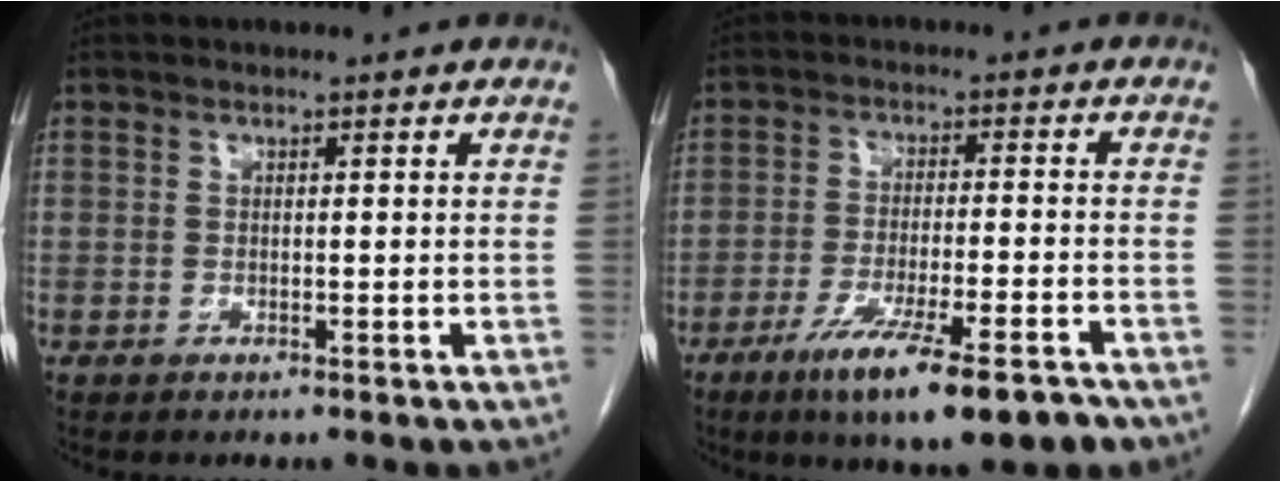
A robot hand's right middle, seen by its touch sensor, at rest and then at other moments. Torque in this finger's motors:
{"motor_torque": [1.38, -0.76, 0.20, 0.15]}